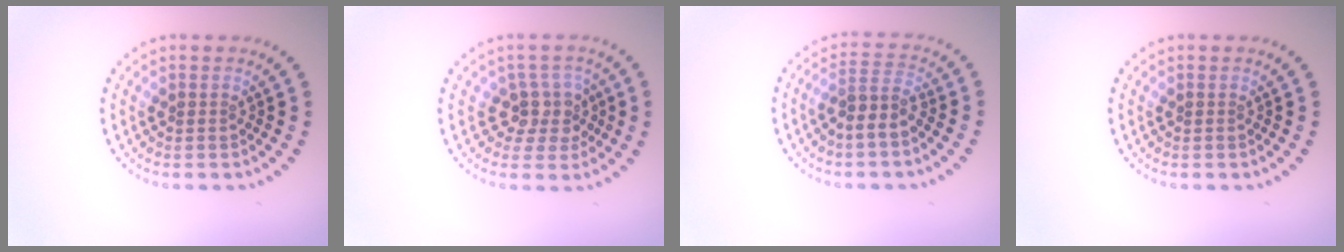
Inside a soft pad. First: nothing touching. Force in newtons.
{"total": 3.0, "press": 2.4, "slide": 1.8}
{"total": 2.7, "press": 2.2, "slide": 1.5}
{"total": 0.0}